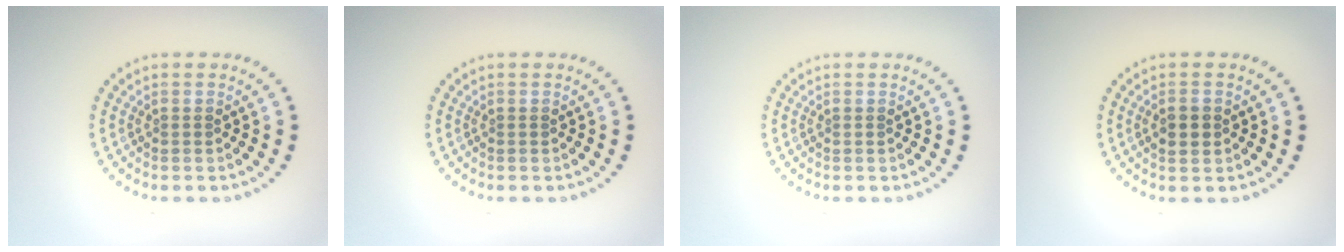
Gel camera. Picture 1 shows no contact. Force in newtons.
{"total": 0.0}
{"total": 0.0}
{"total": 1.7, "press": 1.7, "slide": 0.3}